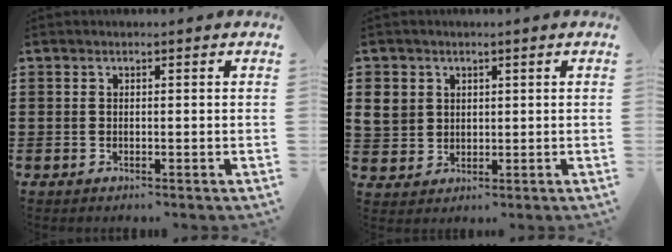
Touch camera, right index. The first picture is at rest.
{"total": 3.9, "force": [1.5, 3.5, 0.9], "torque": [-0.035, 0.010, 0.028]}